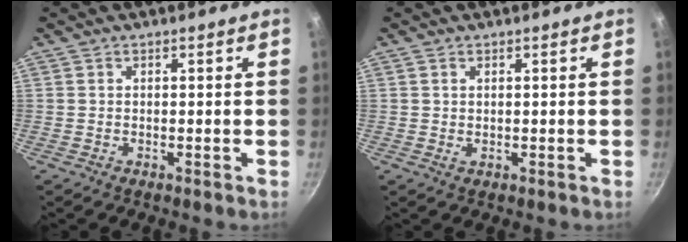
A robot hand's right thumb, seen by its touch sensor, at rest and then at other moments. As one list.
[{"total": 0.6, "force": [0.3, 0.3, 0.4], "torque": [-0.007, -0.003, 0.005]}]